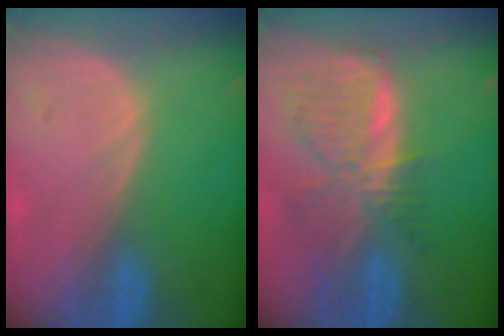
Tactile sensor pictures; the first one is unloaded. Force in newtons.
{"total": 8.4, "press": 7.4, "slide": 4.1}